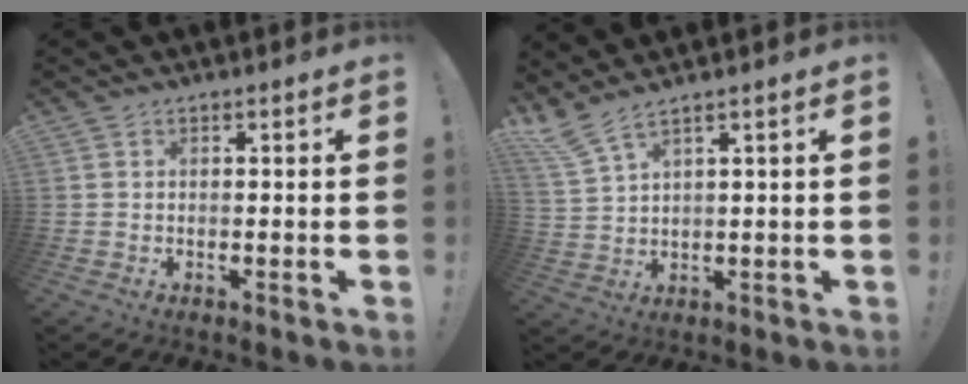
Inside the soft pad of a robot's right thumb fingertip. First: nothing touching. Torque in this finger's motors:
{"motor_torque": [0.31, 1.71, 0.19, 0.30, 0.29]}